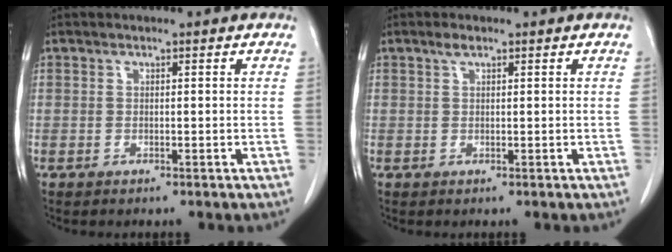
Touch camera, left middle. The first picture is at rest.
{"total": 1.1, "force": [0.8, 0.3, 0.7], "torque": [-0.014, 0.004, 0.015]}